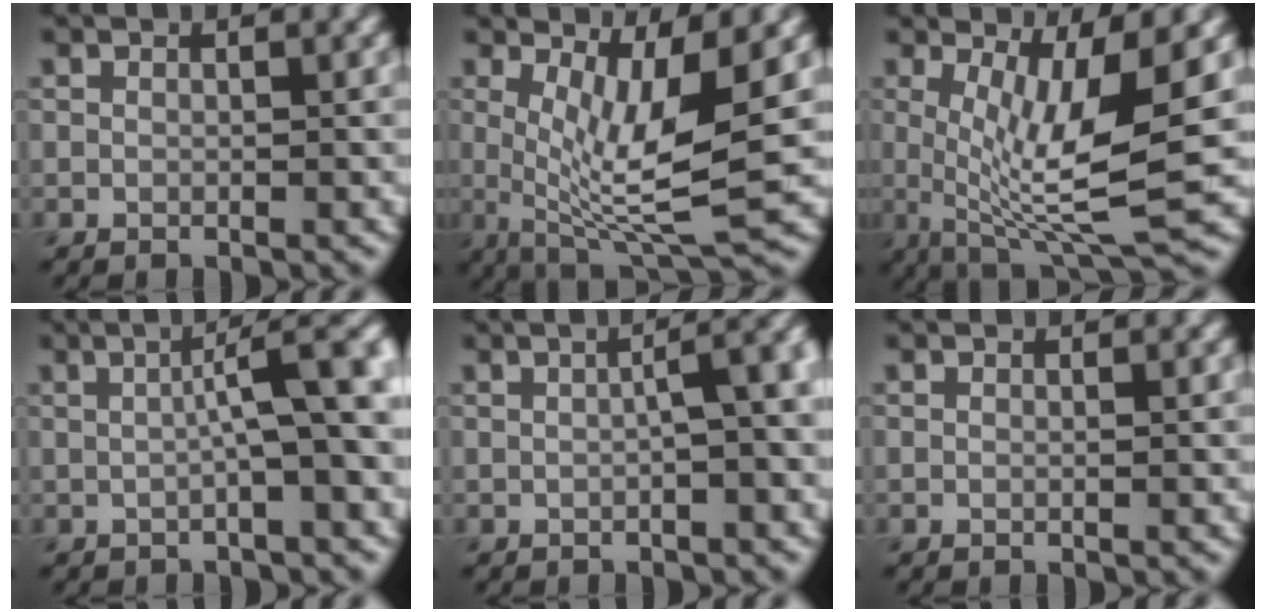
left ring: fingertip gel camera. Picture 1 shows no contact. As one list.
[{"total": 8.2, "force": [0.5, 2.3, 7.8], "torque": [-0.135, -0.016, 0.017]}, {"total": 9.1, "force": [0.2, 2.4, 8.7], "torque": [-0.148, -0.015, 0.010]}, {"total": 5.9, "force": [0.1, 1.0, 5.8], "torque": [-0.084, 0.012, 0.000]}, {"total": 4.1, "force": [0.0, 1.2, 3.9], "torque": [-0.041, 0.014, 0.005]}, {"total": 0.0}]